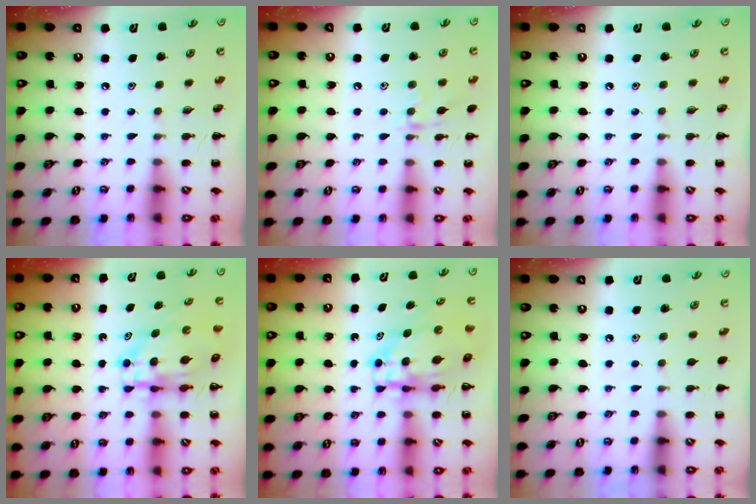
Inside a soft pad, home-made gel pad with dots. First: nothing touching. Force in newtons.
{"total": 7.8, "press": 7.7, "slide": 1.3}
{"total": 0.0}
{"total": 5.7, "press": 5.6, "slide": 1.0}
{"total": 6.2, "press": 6.1, "slide": 1.4}
{"total": 0.6, "press": 0.6, "slide": 0.1}